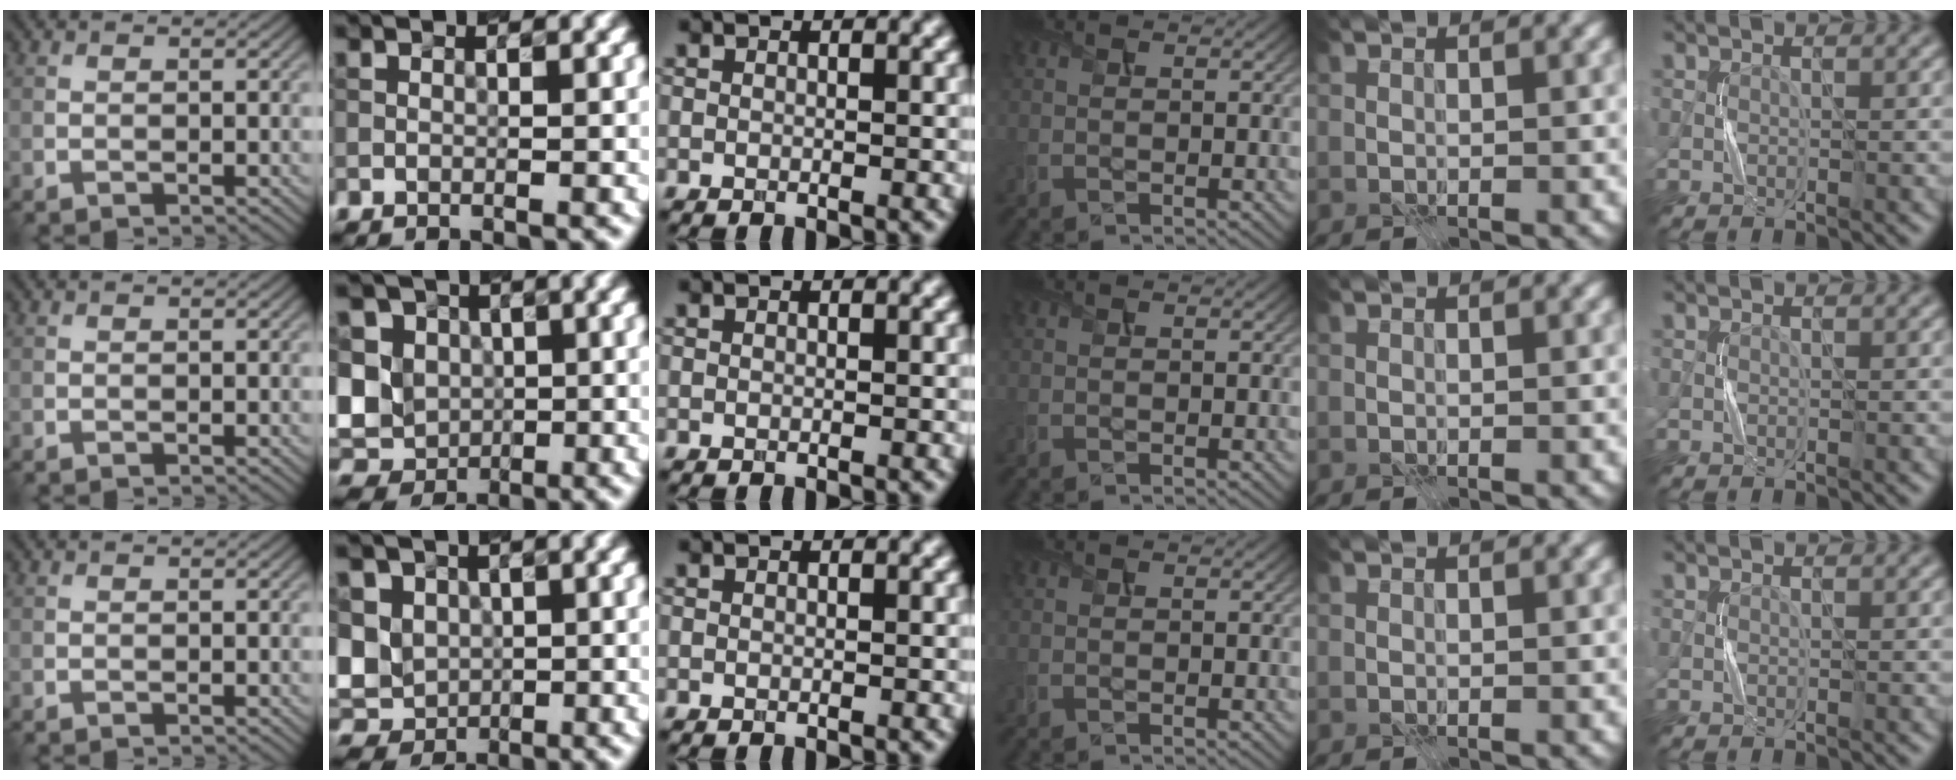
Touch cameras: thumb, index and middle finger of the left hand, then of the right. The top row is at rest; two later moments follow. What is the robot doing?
{"motion": "press", "object": "calculator"}